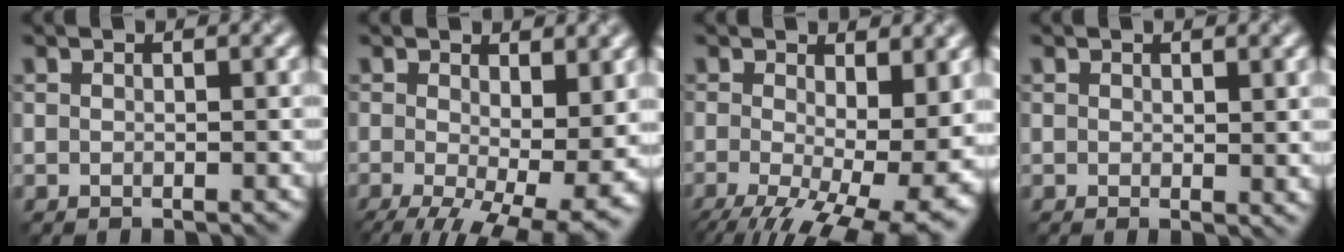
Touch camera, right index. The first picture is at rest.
{"total": 12.6, "force": [-2.8, 6.3, 10.6], "torque": [-0.182, -0.044, -0.018]}
{"total": 14.1, "force": [-3.6, 6.8, 11.8], "torque": [-0.201, -0.040, -0.034]}
{"total": 1.3, "force": [0.3, 0.4, 1.2], "torque": [-0.022, -0.007, 0.009]}